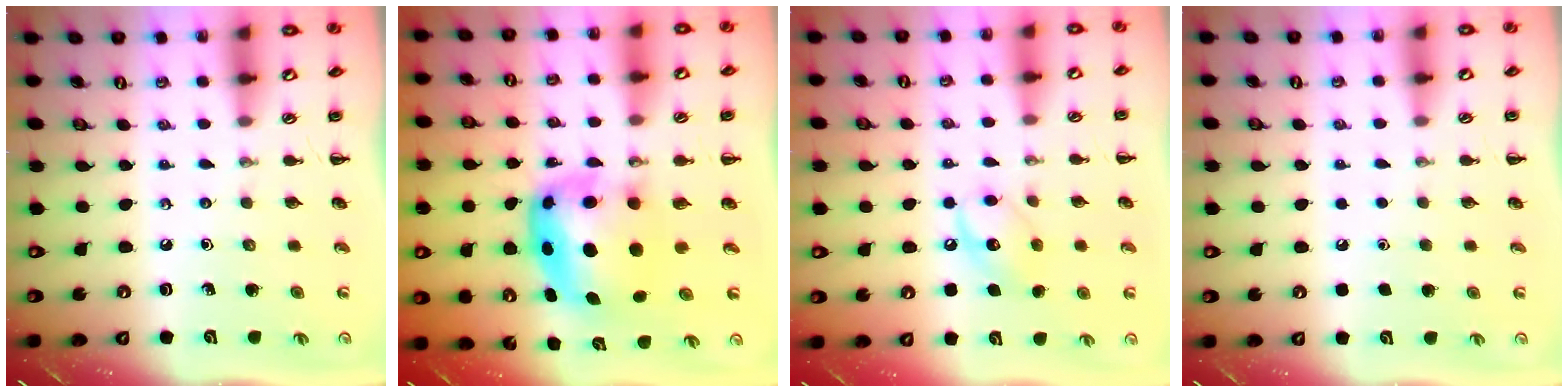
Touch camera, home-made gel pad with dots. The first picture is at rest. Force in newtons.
{"total": 7.0, "press": 6.8, "slide": 1.7}
{"total": 10.1, "press": 10.0, "slide": 1.0}
{"total": 1.8, "press": 1.8, "slide": 0.1}